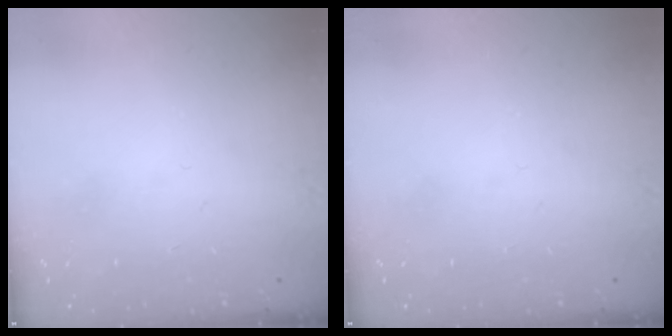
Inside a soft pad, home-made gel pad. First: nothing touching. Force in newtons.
{"total": 0.0}